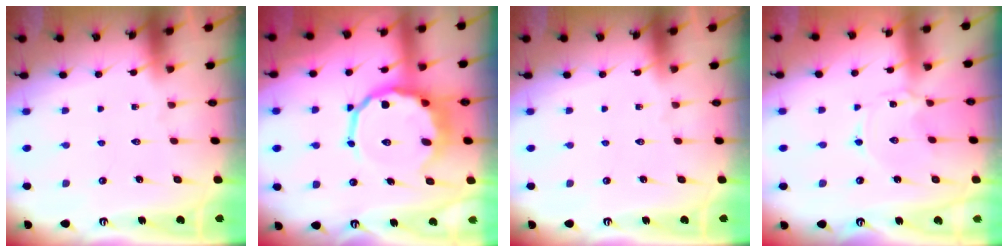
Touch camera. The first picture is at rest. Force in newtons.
{"total": 12.0, "press": 11.5, "slide": 3.5}
{"total": 0.0}
{"total": 1.0, "press": 1.0, "slide": 0.2}